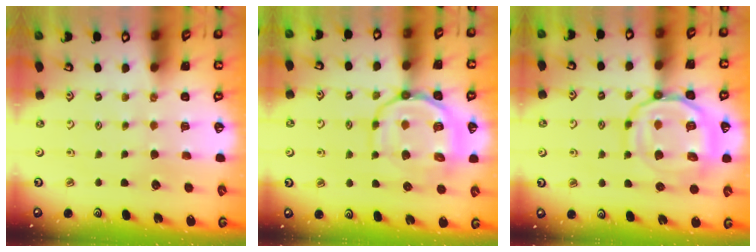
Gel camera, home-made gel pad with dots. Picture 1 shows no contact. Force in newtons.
{"total": 13.7, "press": 13.5, "slide": 1.7}
{"total": 15.7, "press": 15.7, "slide": 1.5}